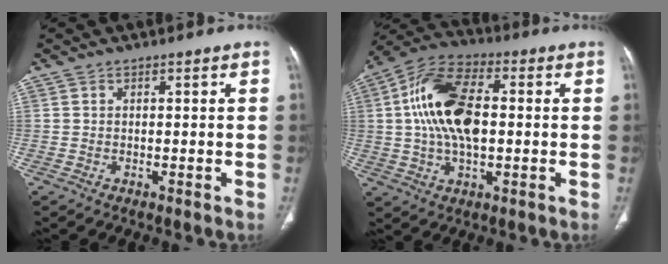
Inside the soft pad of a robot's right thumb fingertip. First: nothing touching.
{"total": 16.4, "force": [1.3, 8.7, 13.9], "torque": [-0.266, 0.021, 0.018]}